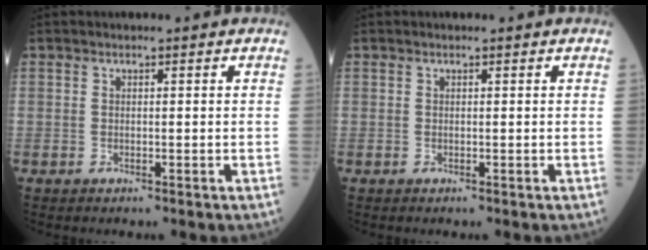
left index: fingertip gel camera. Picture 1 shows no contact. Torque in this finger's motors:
{"motor_torque": [0.00, 0.00, 0.02, 0.00]}